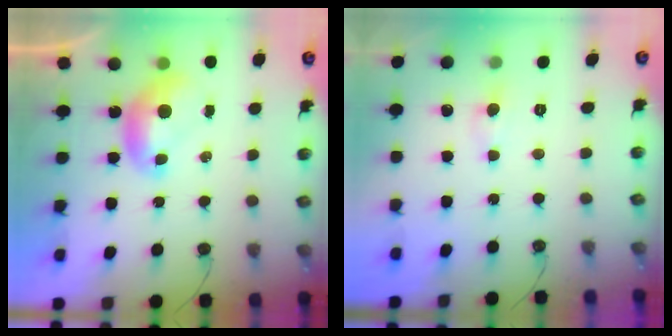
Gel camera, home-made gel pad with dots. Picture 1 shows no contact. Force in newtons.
{"total": 1.0, "press": 0.8, "slide": 0.6}